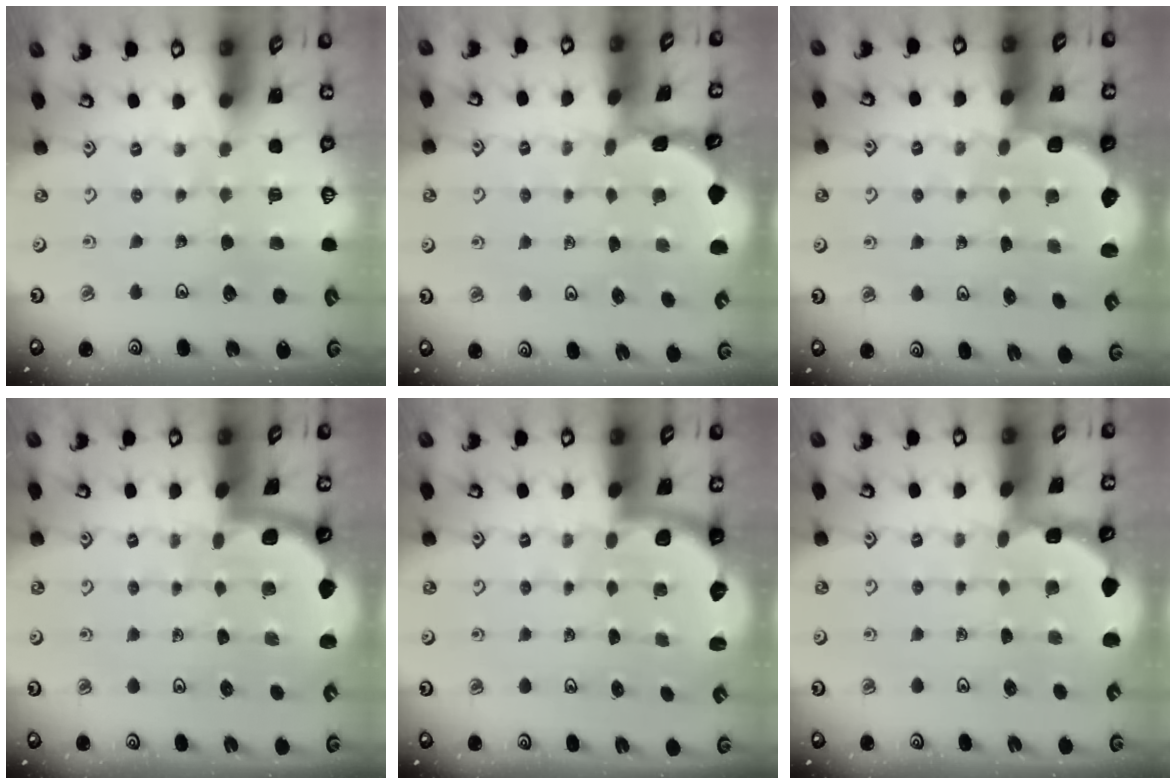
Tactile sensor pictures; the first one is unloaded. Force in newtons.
{"total": 1.1, "press": 1.0, "slide": 0.1}
{"total": 2.6, "press": 2.1, "slide": 1.5}
{"total": 1.9, "press": 1.9, "slide": 0.0}
{"total": 2.6, "press": 2.3, "slide": 1.2}
{"total": 2.1, "press": 2.1, "slide": 0.2}